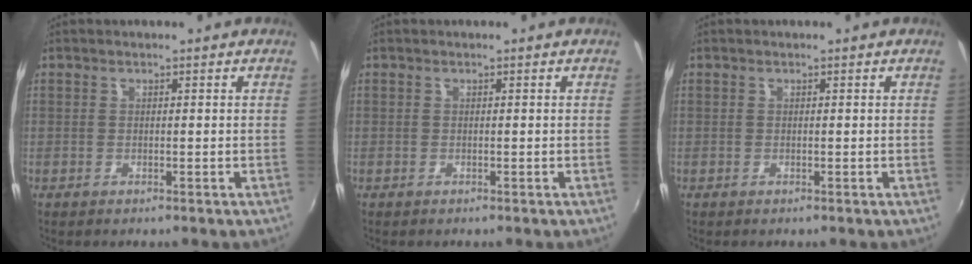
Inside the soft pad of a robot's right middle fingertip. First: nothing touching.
{"total": 0.0}
{"total": 0.0}